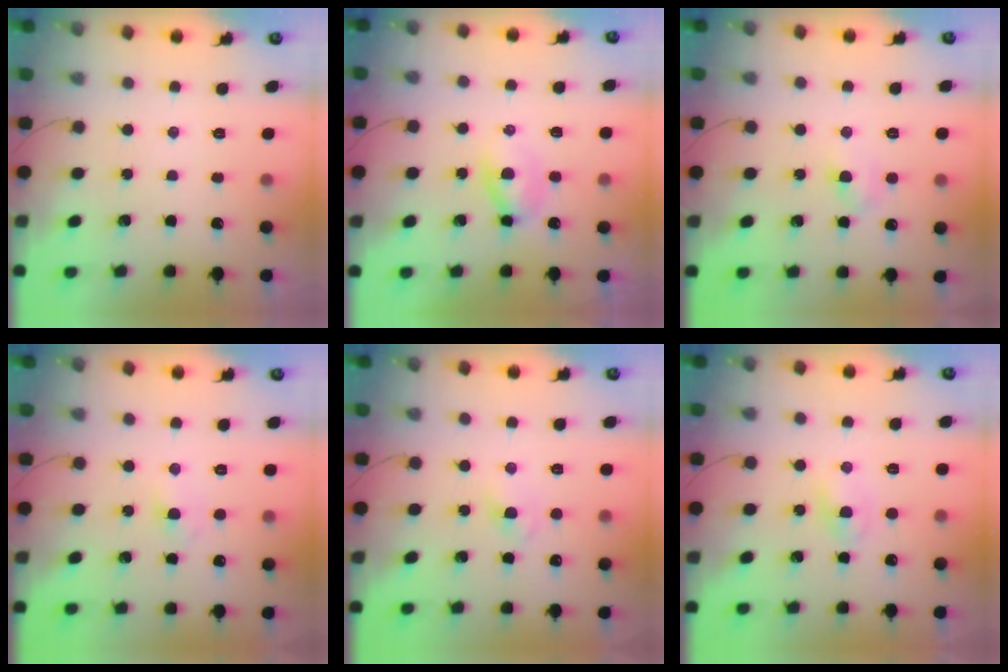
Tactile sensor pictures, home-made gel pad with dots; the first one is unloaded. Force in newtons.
{"total": 3.8, "press": 3.7, "slide": 1.0}
{"total": 4.5, "press": 4.3, "slide": 1.3}
{"total": 3.0, "press": 2.8, "slide": 1.1}
{"total": 1.9, "press": 1.7, "slide": 0.8}
{"total": 2.2, "press": 2.0, "slide": 0.9}